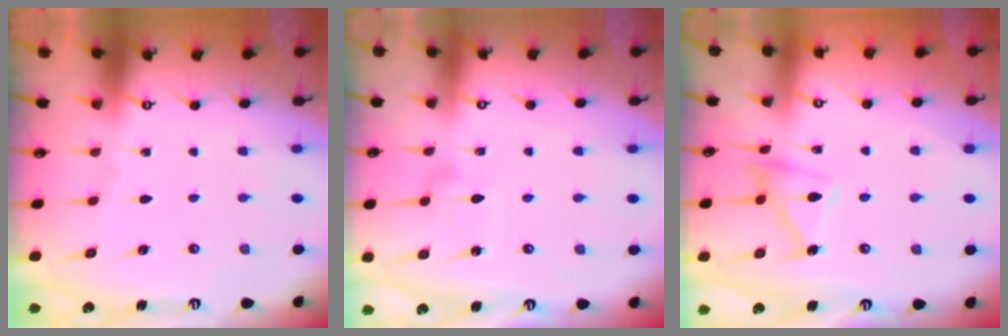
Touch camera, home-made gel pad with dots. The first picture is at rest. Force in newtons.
{"total": 5.8, "press": 5.8, "slide": 0.4}
{"total": 11.4, "press": 11.4, "slide": 0.7}